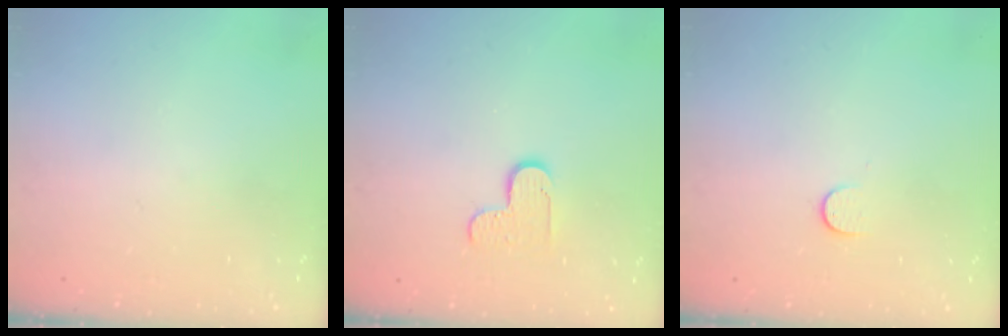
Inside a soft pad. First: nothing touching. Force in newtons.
{"total": 5.5, "press": 5.5, "slide": 0.5}
{"total": 5.0, "press": 5.0, "slide": 0.5}